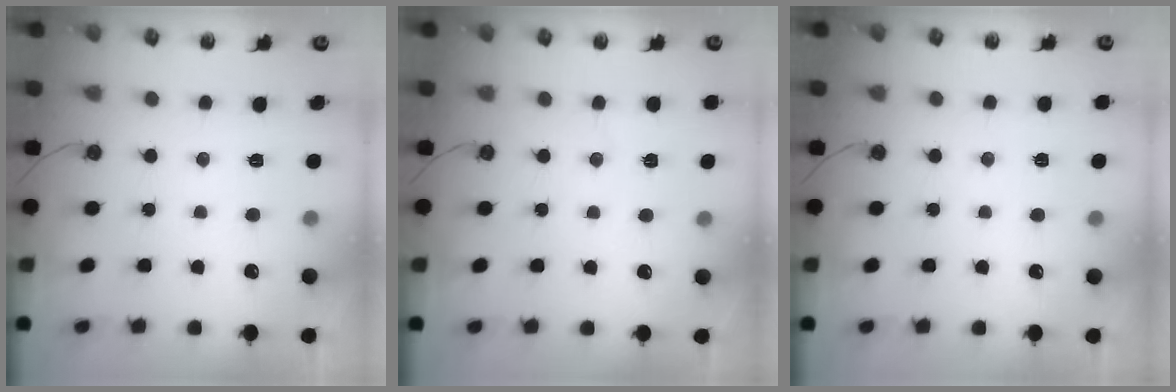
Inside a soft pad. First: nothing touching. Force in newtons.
{"total": 4.1, "press": 3.1, "slide": 2.7}
{"total": 2.7, "press": 2.6, "slide": 0.7}